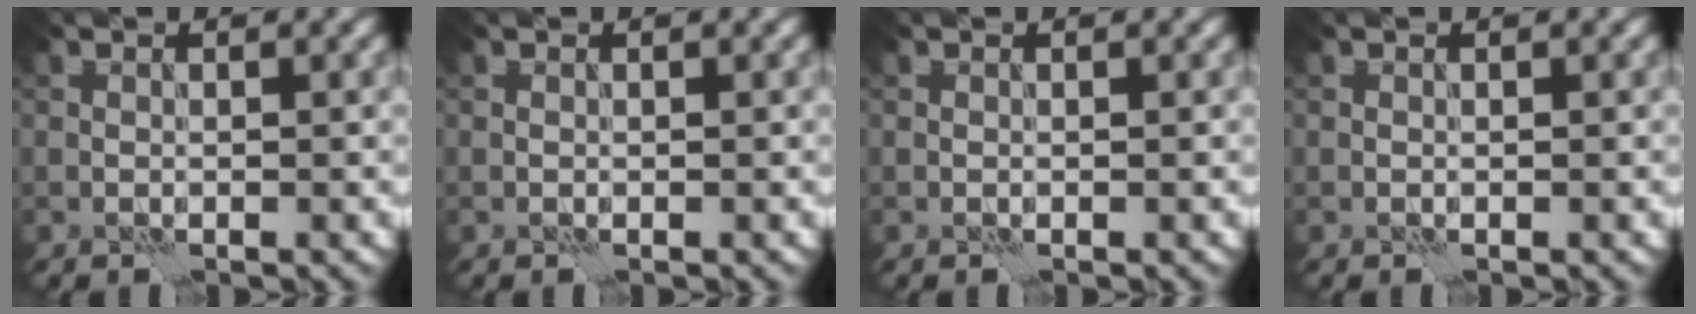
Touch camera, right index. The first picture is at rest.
{"total": 0.0}
{"total": 0.0}
{"total": 0.0}